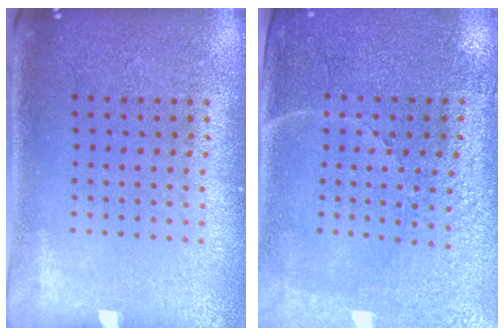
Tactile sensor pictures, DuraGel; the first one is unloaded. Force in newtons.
{"total": 3.4, "press": 3.1, "slide": 1.4}